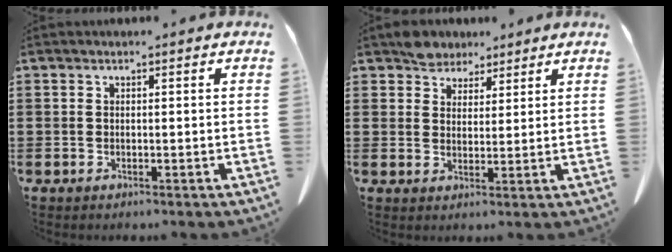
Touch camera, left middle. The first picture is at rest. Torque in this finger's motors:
{"motor_torque": [1.33, 0.81, 0.06, 0.03]}